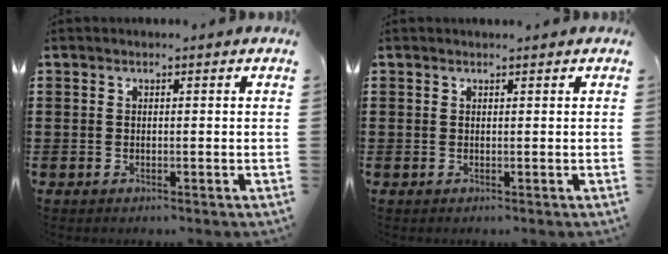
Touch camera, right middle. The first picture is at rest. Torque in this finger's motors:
{"motor_torque": [0.00, 0.00, 0.00, 0.01]}